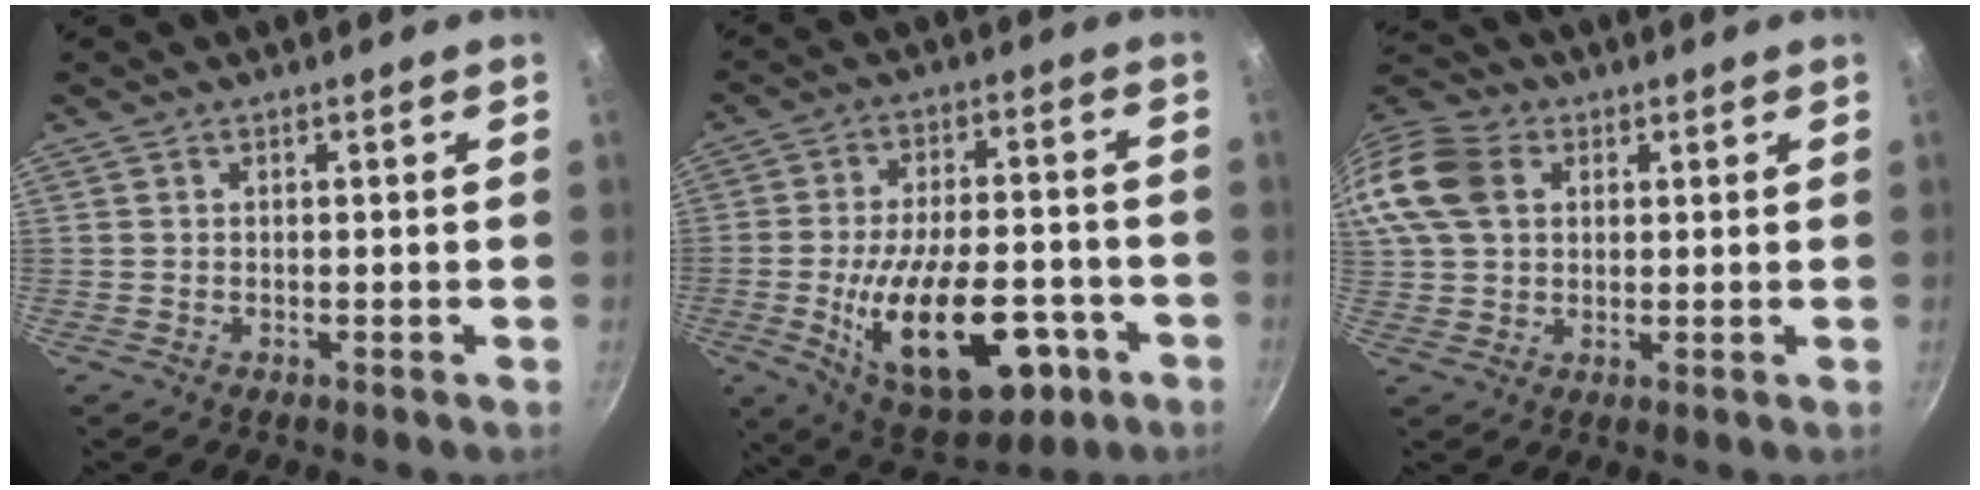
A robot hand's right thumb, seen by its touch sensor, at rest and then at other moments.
{"total": 21.5, "force": [-6.5, 11.0, 17.3], "torque": [-0.263, 0.020, -0.087]}
{"total": 16.9, "force": [4.7, 12.9, 9.9], "torque": [-0.228, 0.028, 0.076]}